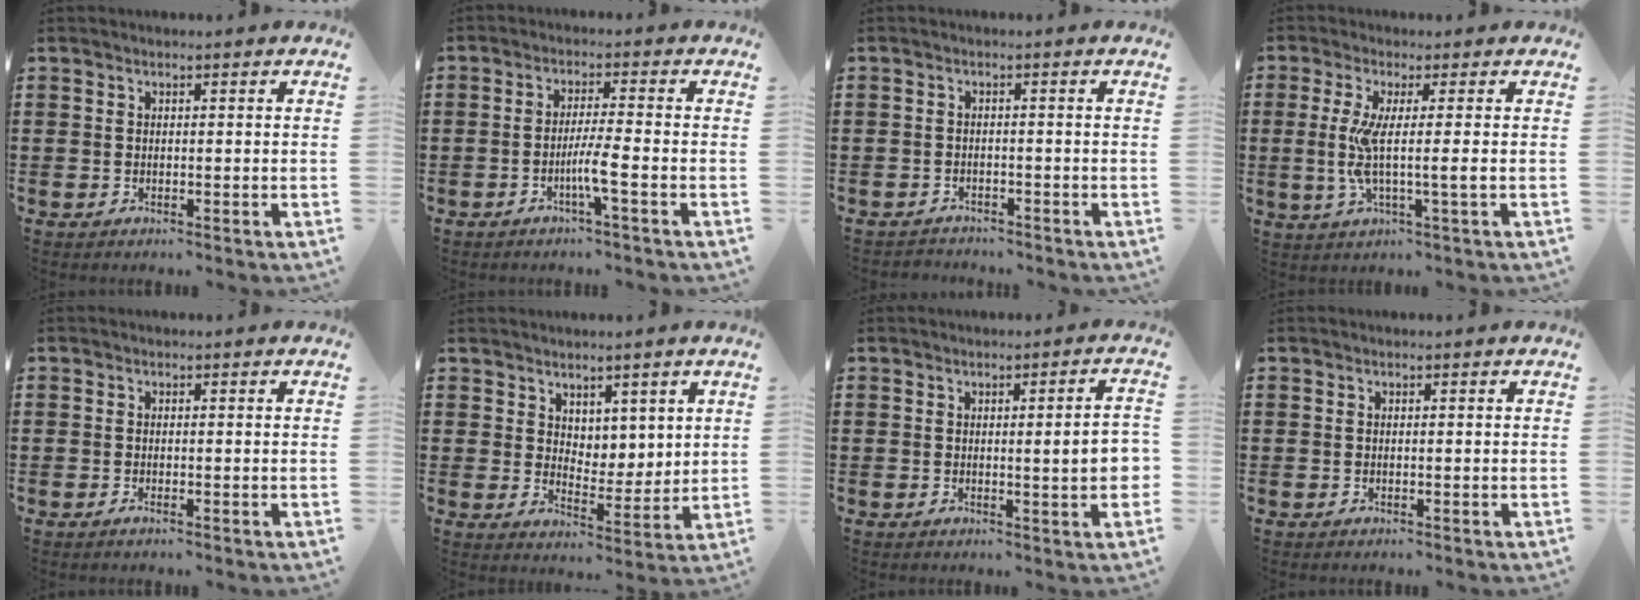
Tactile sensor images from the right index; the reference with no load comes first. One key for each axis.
{"total": 4.5, "fx": -1.9, "fy": -0.3, "fz": 4.0, "tx": -0.078, "ty": -0.011, "tz": -0.038}
{"total": 1.6, "fx": -1.5, "fy": 0.3, "fz": 0.0, "tx": -0.006, "ty": 0.001, "tz": -0.034}
{"total": 6.6, "fx": 0.0, "fy": -0.2, "fz": 6.6, "tx": -0.144, "ty": -0.020, "tz": -0.009}
{"total": 0.5, "fx": -0.3, "fy": 0.0, "fz": 0.5, "tx": -0.009, "ty": -0.004, "tz": -0.004}
{"total": 4.8, "fx": 3.9, "fy": 2.8, "fz": 0.0, "tx": -0.019, "ty": -0.004, "tz": 0.073}
{"total": 4.8, "fx": 0.0, "fy": 0.4, "fz": 4.8, "tx": -0.065, "ty": -0.013, "tz": -0.003}
{"total": 0.0}